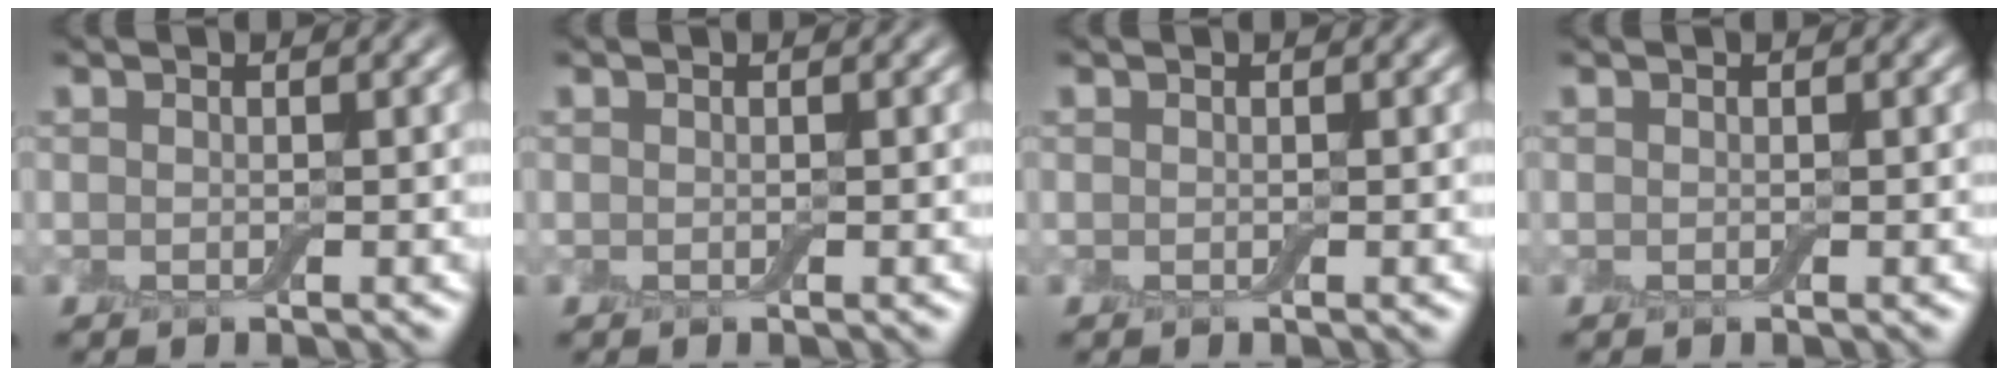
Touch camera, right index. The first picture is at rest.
{"total": 0.0}
{"total": 0.0}
{"total": 0.0}